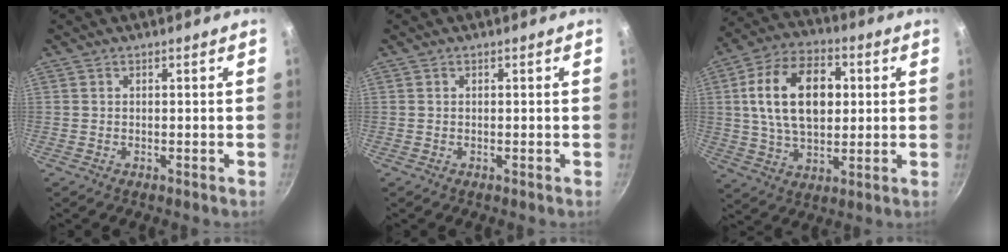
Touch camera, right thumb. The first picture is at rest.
{"total": 0.0}
{"total": 17.7, "force": [3.0, 10.9, 13.6], "torque": [-0.217, 0.010, 0.051]}